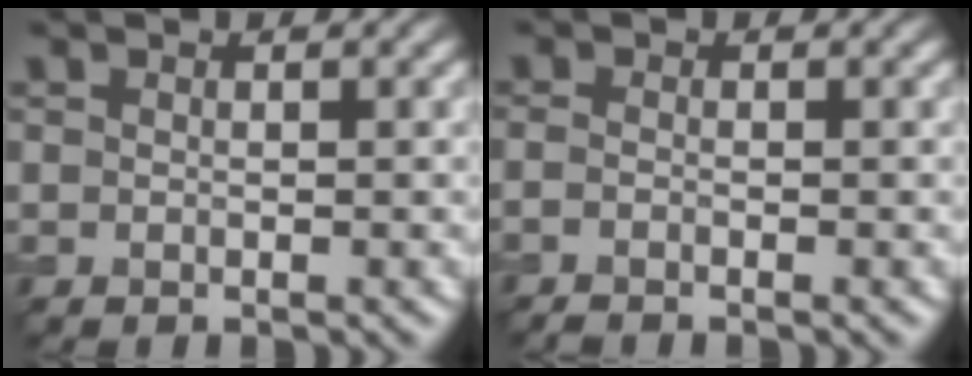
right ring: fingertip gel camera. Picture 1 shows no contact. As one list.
[{"total": 1.1, "force": [-0.7, 0.3, 0.8], "torque": [-0.013, -0.009, -0.019]}]